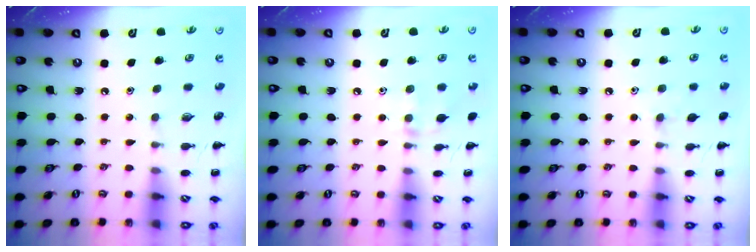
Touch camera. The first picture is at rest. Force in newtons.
{"total": 6.7, "press": 6.5, "slide": 1.7}
{"total": 3.2, "press": 3.0, "slide": 1.3}